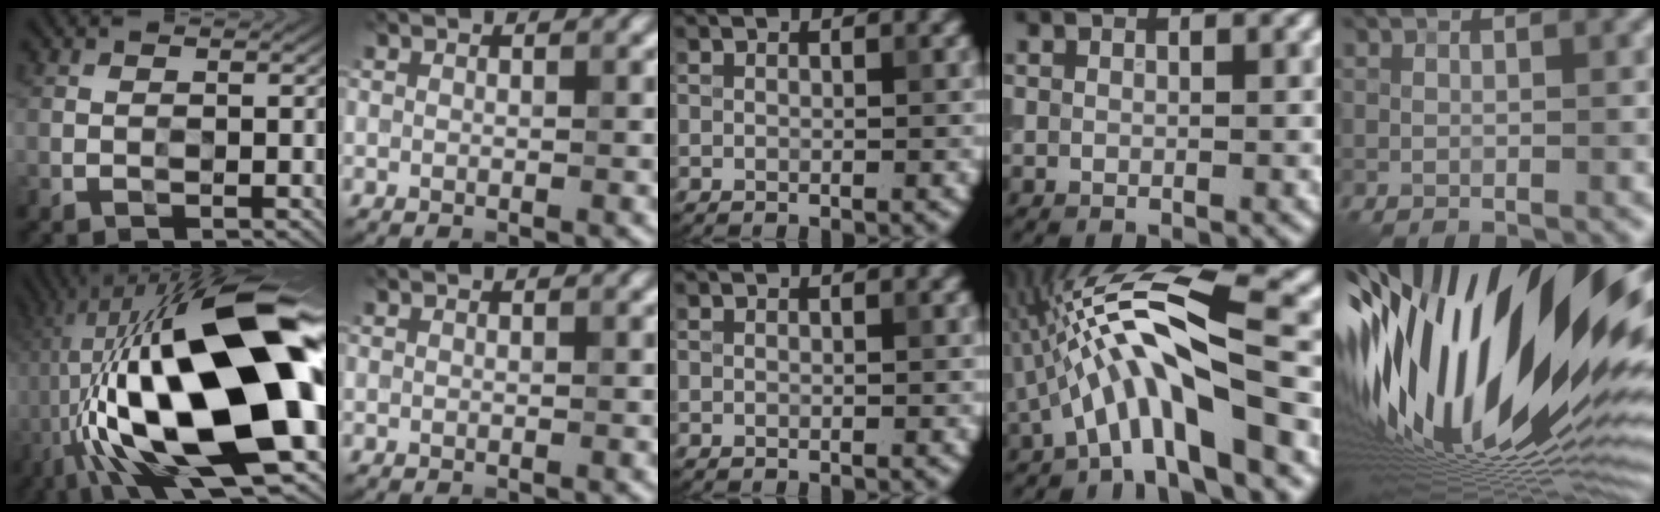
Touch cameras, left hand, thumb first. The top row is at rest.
{"thumb": {"total": 21.9, "force": [-1.6, 7.8, 20.4], "torque": [-0.377, 0.018, -0.022]}, "ring": {"total": 10.9, "force": [-2.3, 2.4, 10.4], "torque": [-0.187, 0.027, -0.044]}, "little": {"total": 21.8, "force": [3.5, 9.1, 19.5], "torque": [-0.365, -0.035, 0.054]}}